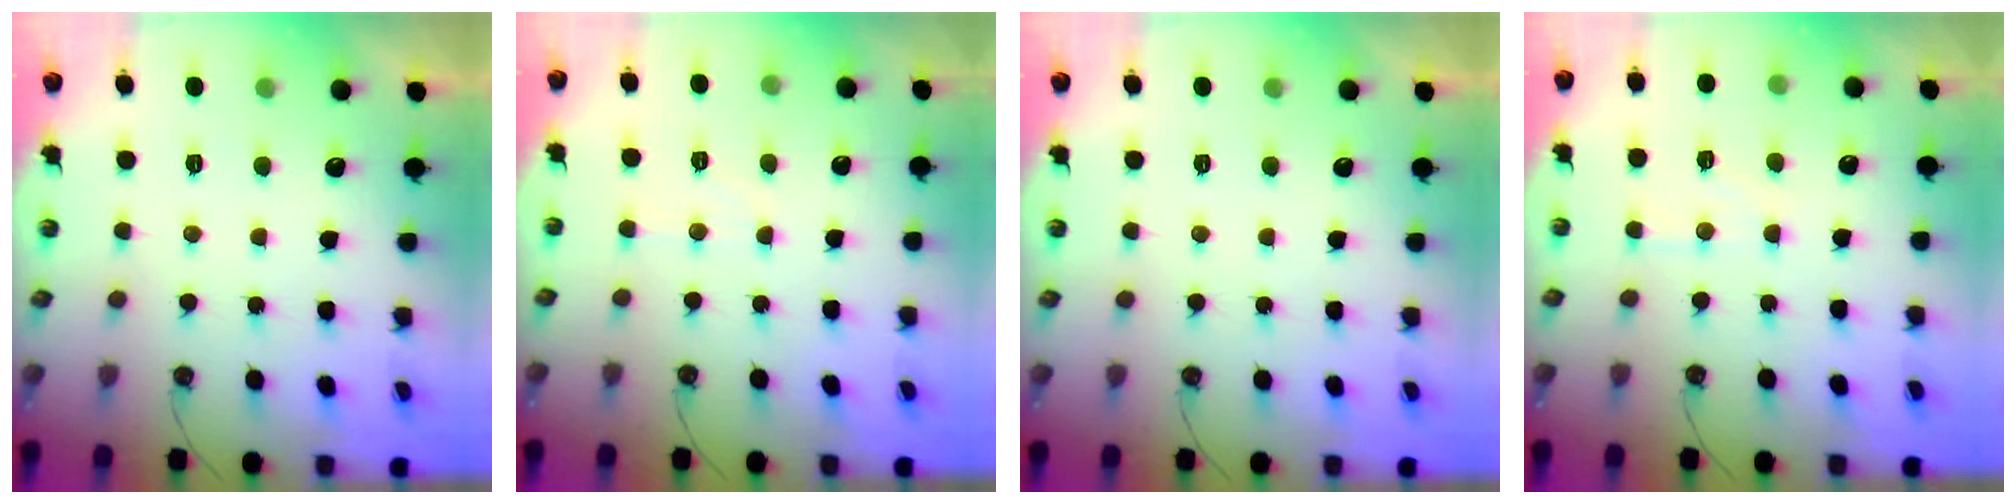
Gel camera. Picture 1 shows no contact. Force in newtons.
{"total": 5.0, "press": 5.0, "slide": 0.7}
{"total": 0.0}
{"total": 5.7, "press": 5.7, "slide": 0.3}